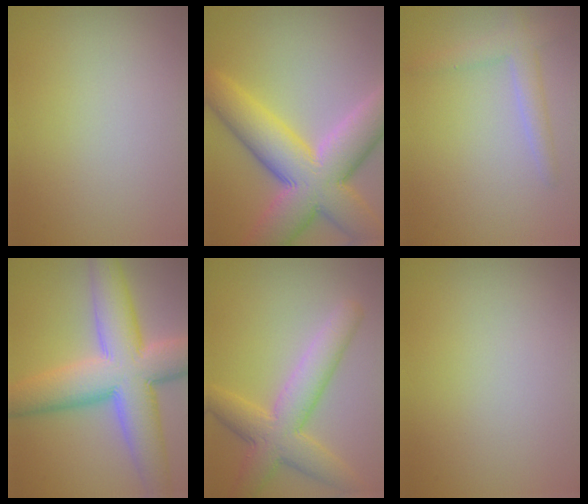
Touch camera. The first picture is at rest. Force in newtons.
{"total": 11.9, "press": 11.8, "slide": 0.5}
{"total": 2.5, "press": 2.5, "slide": 0.1}
{"total": 11.6, "press": 11.6, "slide": 0.7}
{"total": 6.1, "press": 6.1, "slide": 0.1}
{"total": 0.0}